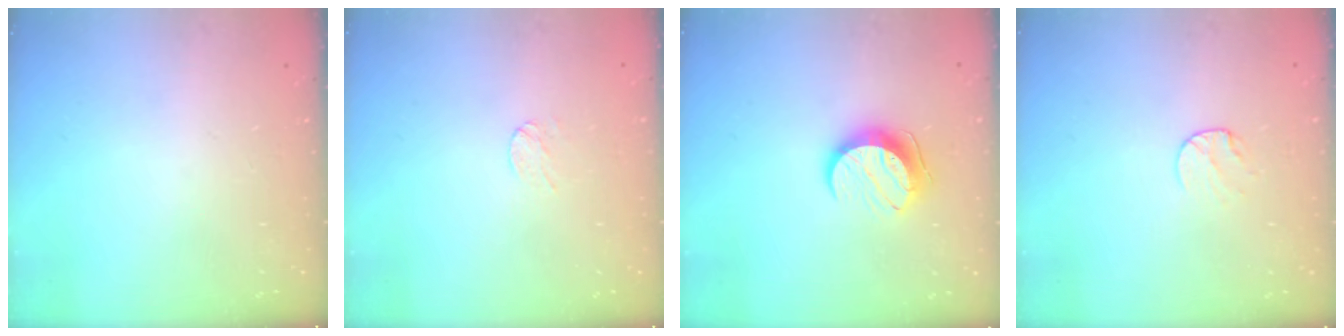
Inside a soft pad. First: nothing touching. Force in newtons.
{"total": 3.0, "press": 3.0, "slide": 0.2}
{"total": 9.5, "press": 9.5, "slide": 0.3}
{"total": 5.3, "press": 5.3, "slide": 0.6}